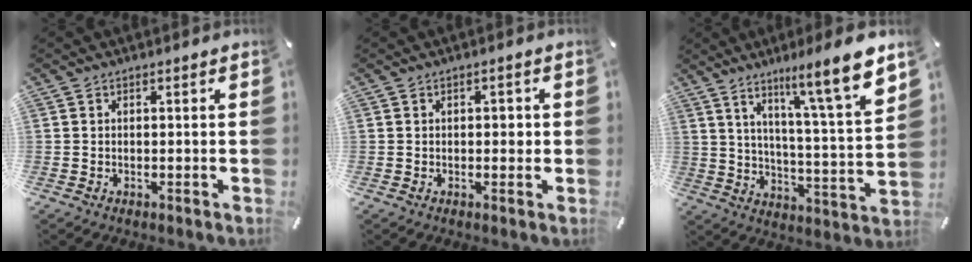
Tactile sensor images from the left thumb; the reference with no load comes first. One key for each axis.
{"total": 1.9, "fx": 0.1, "fy": 1.2, "fz": 1.4, "tx": -0.019, "ty": 0.003, "tz": -0.003}
{"total": 14.9, "fx": 10.3, "fy": 1.0, "fz": 10.7, "tx": -0.161, "ty": -0.083, "tz": 0.152}